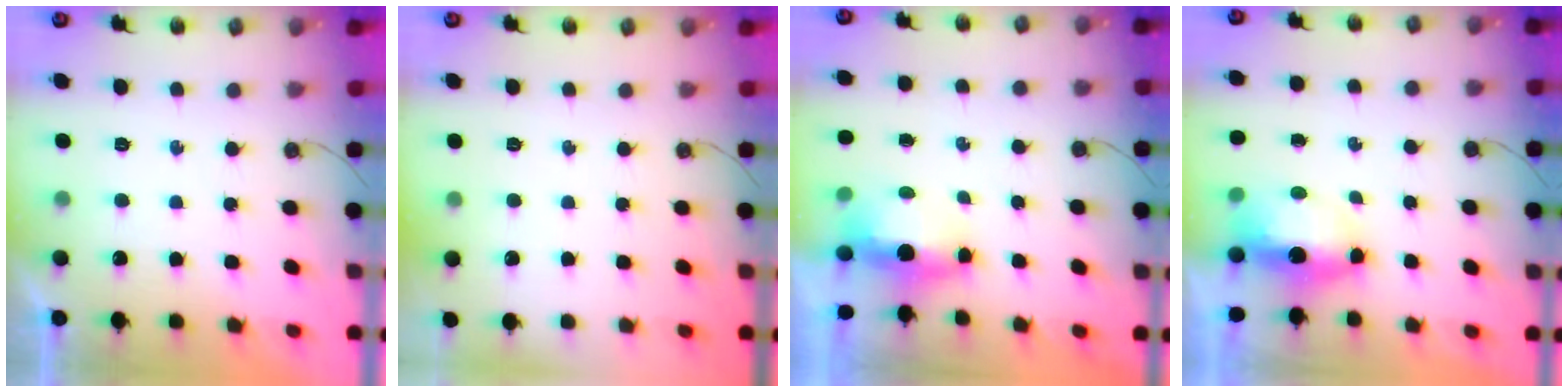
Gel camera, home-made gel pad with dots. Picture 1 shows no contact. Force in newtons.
{"total": 0.0}
{"total": 6.5, "press": 5.2, "slide": 3.8}
{"total": 12.9, "press": 8.4, "slide": 9.7}